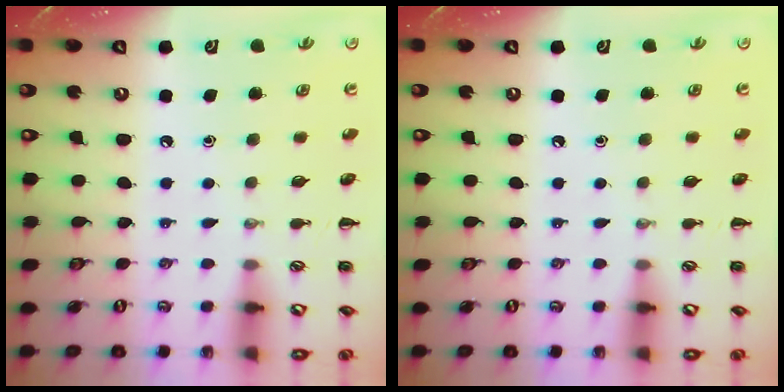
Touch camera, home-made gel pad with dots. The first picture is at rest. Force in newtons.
{"total": 0.0}